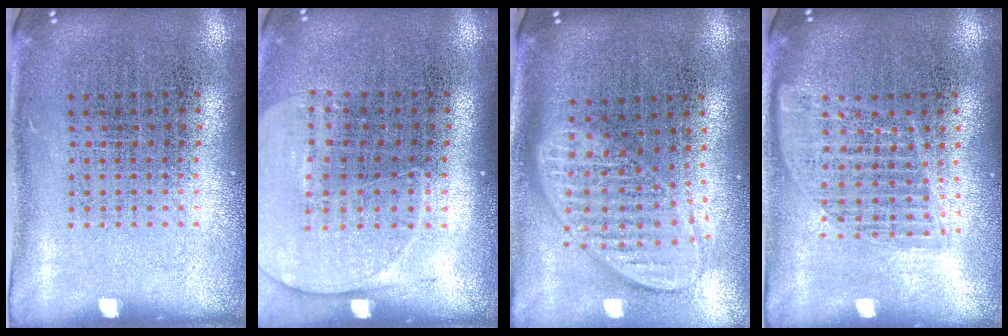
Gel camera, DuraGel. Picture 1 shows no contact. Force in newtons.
{"total": 1.4, "press": 1.3, "slide": 0.6}
{"total": 1.9, "press": 1.5, "slide": 1.1}
{"total": 1.6, "press": 1.4, "slide": 0.7}